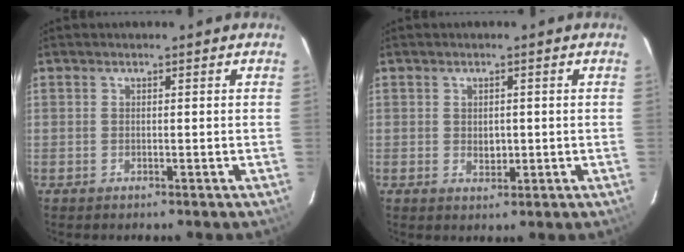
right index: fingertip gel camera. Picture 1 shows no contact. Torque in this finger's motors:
{"motor_torque": [0.07, -0.02, 0.11, 0.03]}